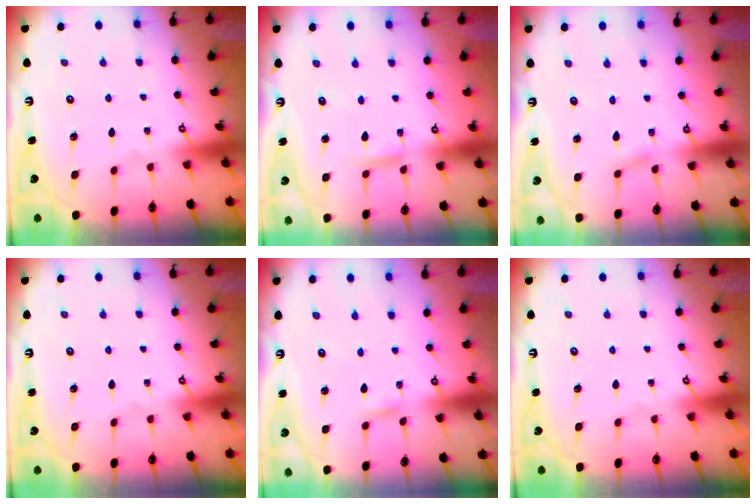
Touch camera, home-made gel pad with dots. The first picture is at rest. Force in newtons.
{"total": 4.0, "press": 4.0, "slide": 0.3}
{"total": 1.6, "press": 1.6, "slide": 0.2}
{"total": 0.0}
{"total": 1.8, "press": 1.8, "slide": 0.1}
{"total": 0.0}